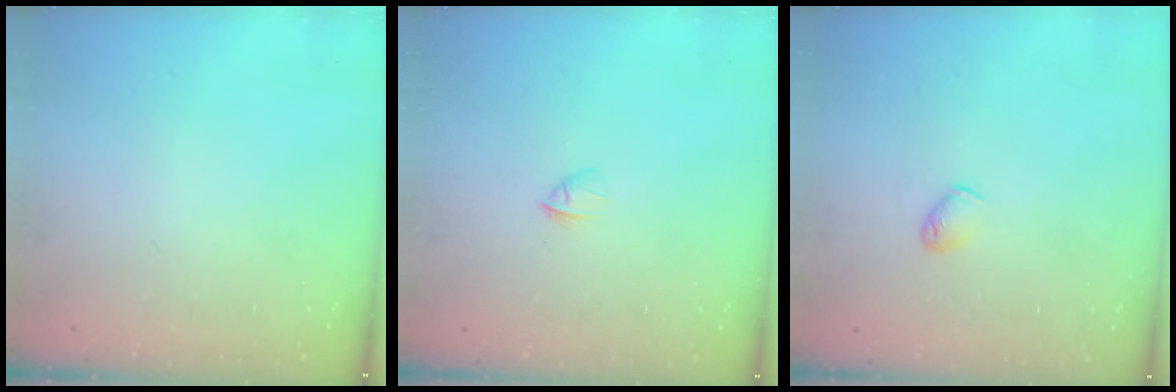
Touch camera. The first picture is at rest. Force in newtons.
{"total": 1.7, "press": 1.6, "slide": 0.5}
{"total": 3.3, "press": 3.2, "slide": 0.6}